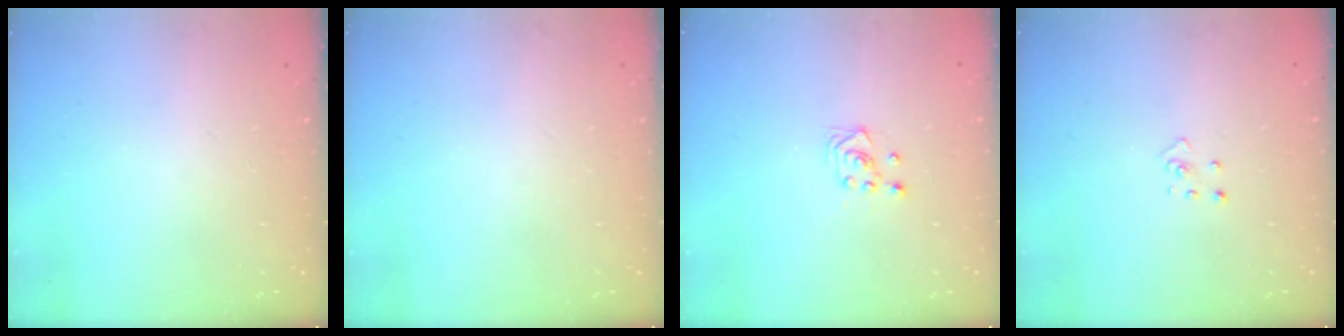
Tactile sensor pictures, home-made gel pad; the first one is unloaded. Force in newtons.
{"total": 0.0}
{"total": 3.0, "press": 2.6, "slide": 1.5}
{"total": 2.9, "press": 2.9, "slide": 0.2}